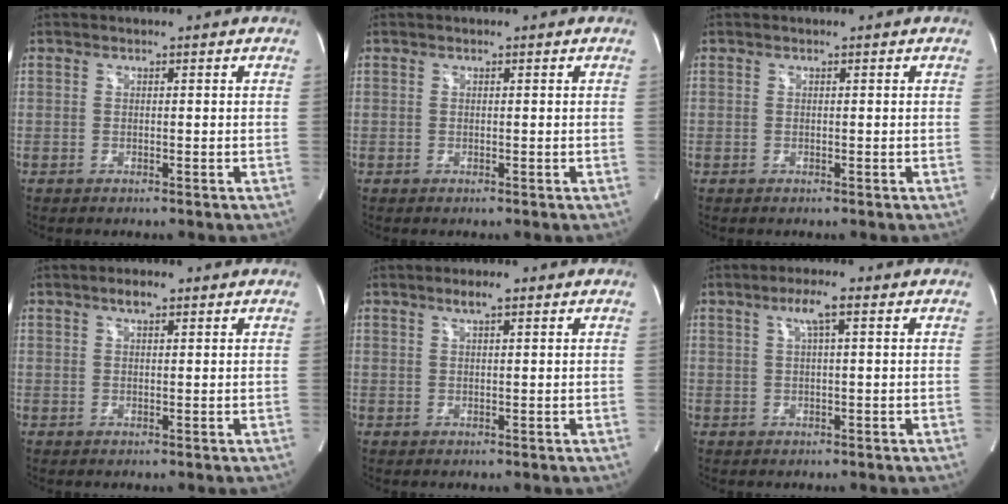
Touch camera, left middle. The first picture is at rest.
{"total": 0.0}
{"total": 0.0}
{"total": 2.4, "force": [1.6, 0.7, 1.6], "torque": [-0.034, 0.009, 0.026]}
{"total": 2.5, "force": [1.7, 0.4, 1.7], "torque": [-0.037, 0.006, 0.028]}
{"total": 3.7, "force": [1.8, 0.2, 3.2], "torque": [-0.060, 0.009, 0.029]}